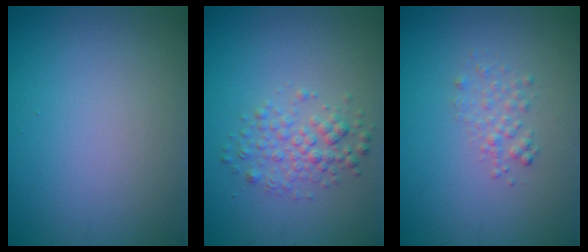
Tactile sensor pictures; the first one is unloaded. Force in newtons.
{"total": 2.5, "press": 2.5, "slide": 0.1}
{"total": 1.4, "press": 1.4, "slide": 0.1}